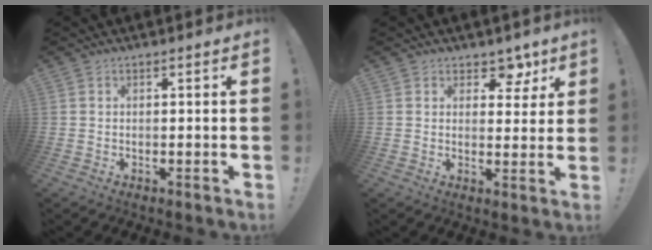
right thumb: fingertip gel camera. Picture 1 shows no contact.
{"total": 6.0, "force": [4.0, 4.2, 1.7], "torque": [-0.005, -0.033, 0.074]}